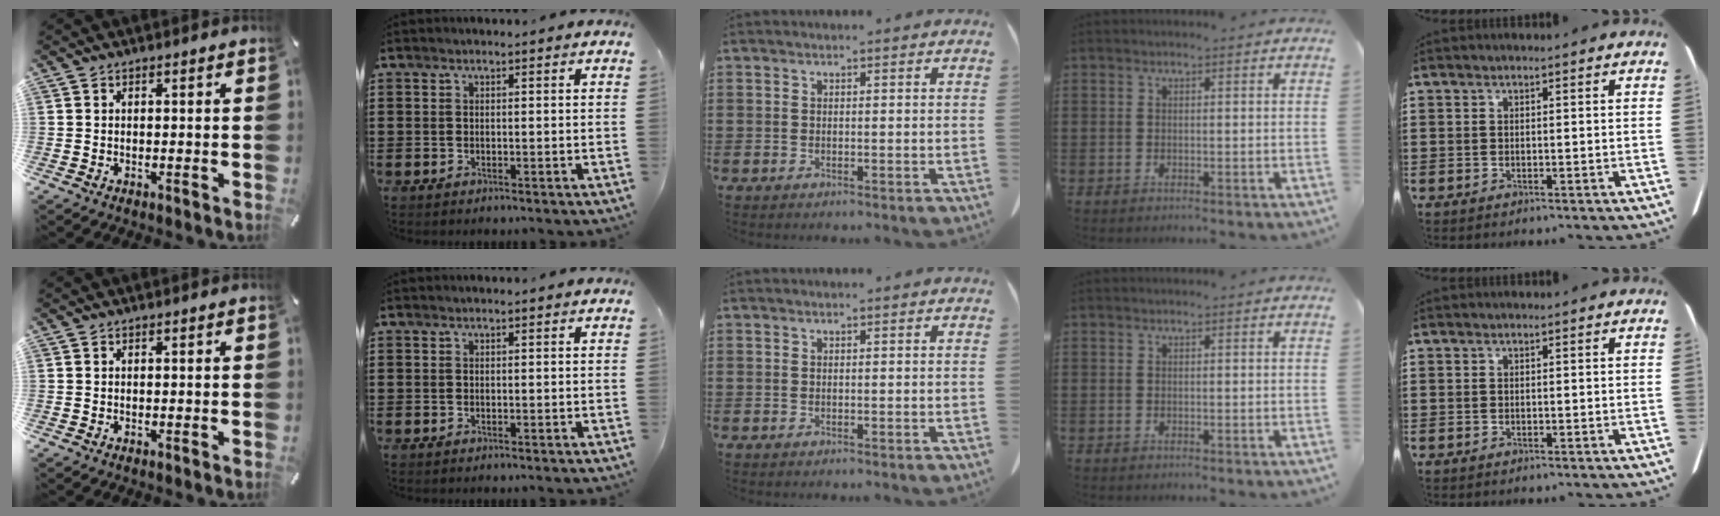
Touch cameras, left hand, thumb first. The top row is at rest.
{}